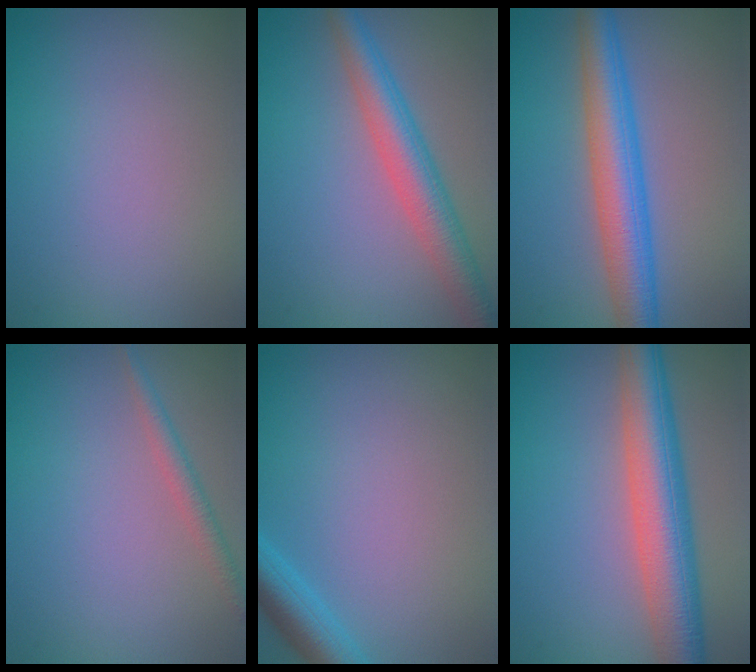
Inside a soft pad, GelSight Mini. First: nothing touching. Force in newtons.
{"total": 4.8, "press": 4.8, "slide": 0.2}
{"total": 5.9, "press": 5.9, "slide": 0.3}
{"total": 1.6, "press": 1.6, "slide": 0.1}
{"total": 3.3, "press": 3.3, "slide": 0.2}
{"total": 7.6, "press": 7.6, "slide": 0.2}